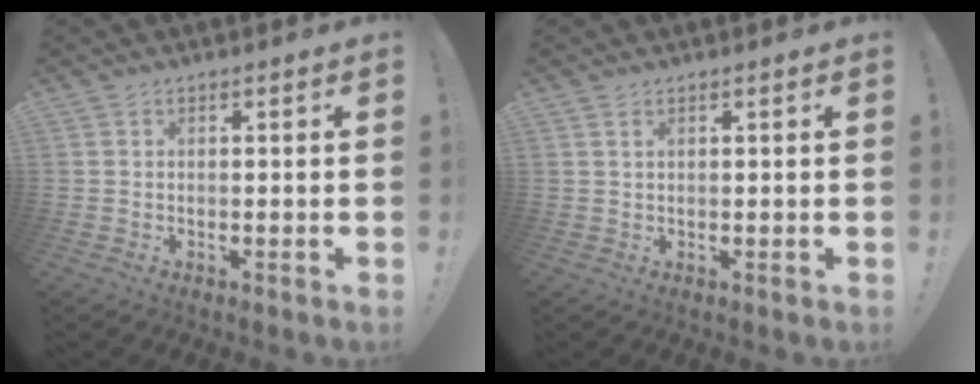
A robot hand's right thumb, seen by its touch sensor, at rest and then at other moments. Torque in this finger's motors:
{"motor_torque": [-0.02, -0.15, -0.08, 0.19, 0.07]}